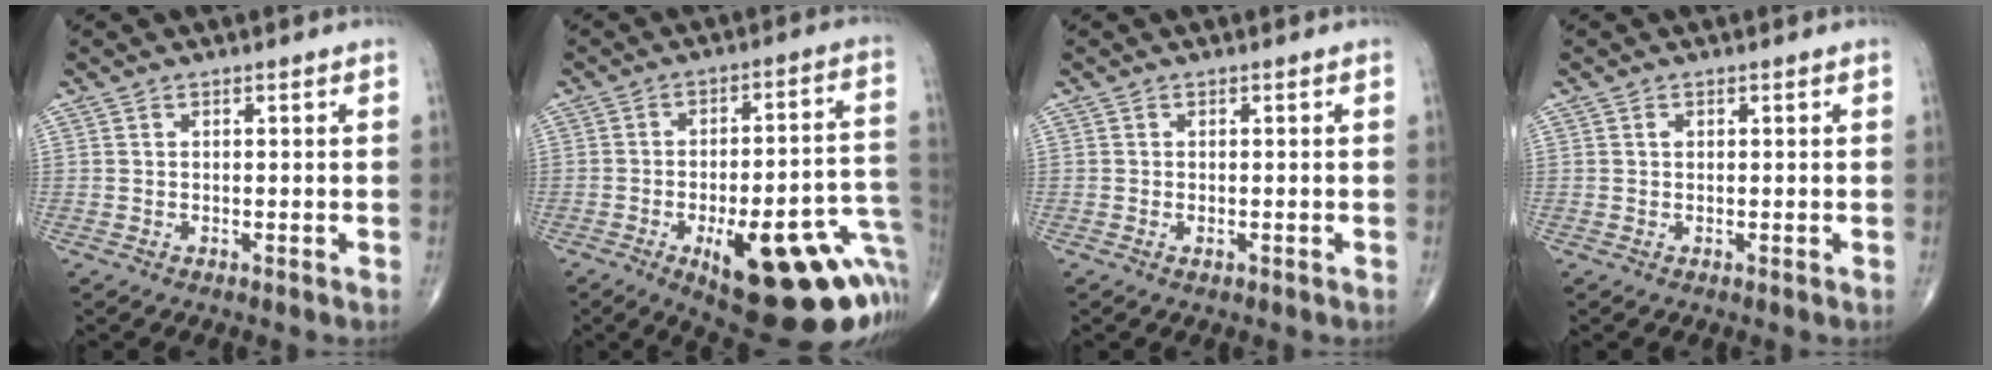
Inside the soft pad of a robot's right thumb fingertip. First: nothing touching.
{"total": 28.0, "force": [-10.6, 10.0, 23.9], "torque": [-0.224, 0.044, -0.128]}
{"total": 0.8, "force": [-0.5, 0.3, 0.5], "torque": [-0.011, 0.000, -0.008]}
{"total": 0.8, "force": [0.2, 0.6, 0.4], "torque": [-0.006, 0.000, 0.005]}